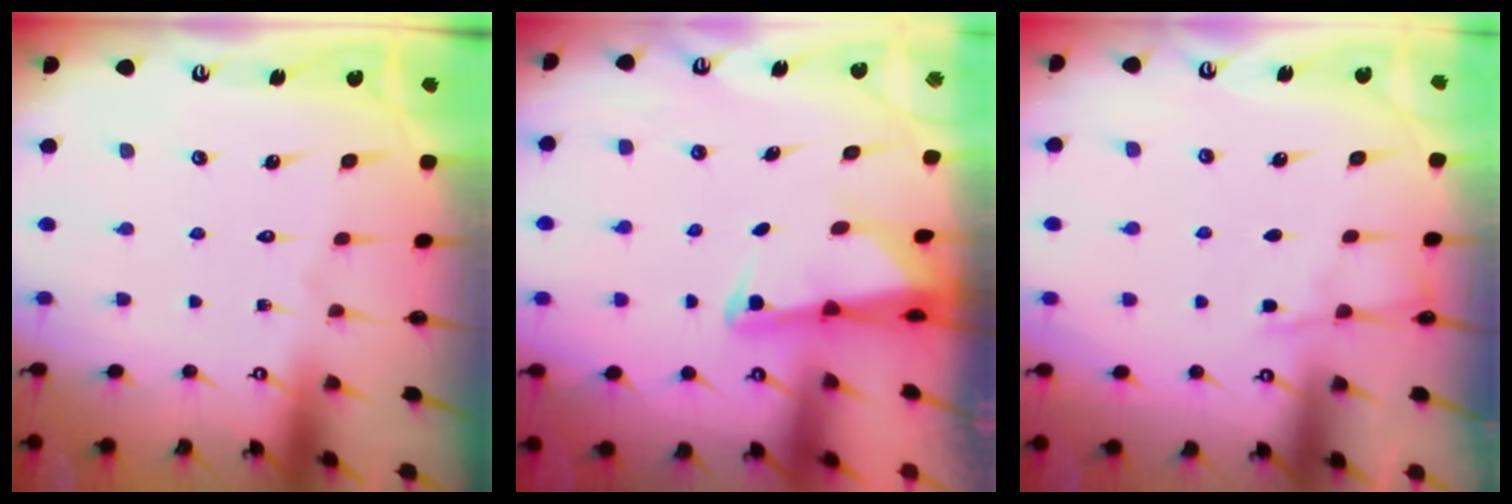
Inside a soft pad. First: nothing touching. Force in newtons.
{"total": 2.6, "press": 2.6, "slide": 0.5}
{"total": 3.6, "press": 3.5, "slide": 0.4}